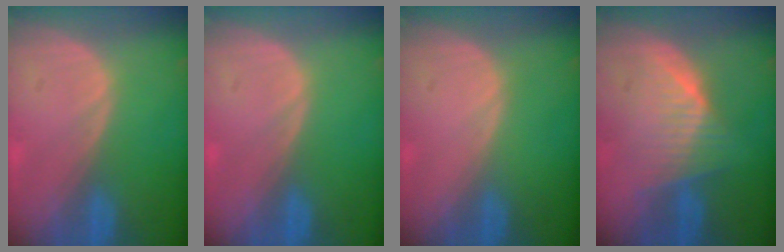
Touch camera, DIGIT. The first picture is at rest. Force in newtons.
{"total": 0.0}
{"total": 0.0}
{"total": 6.7, "press": 6.3, "slide": 2.2}